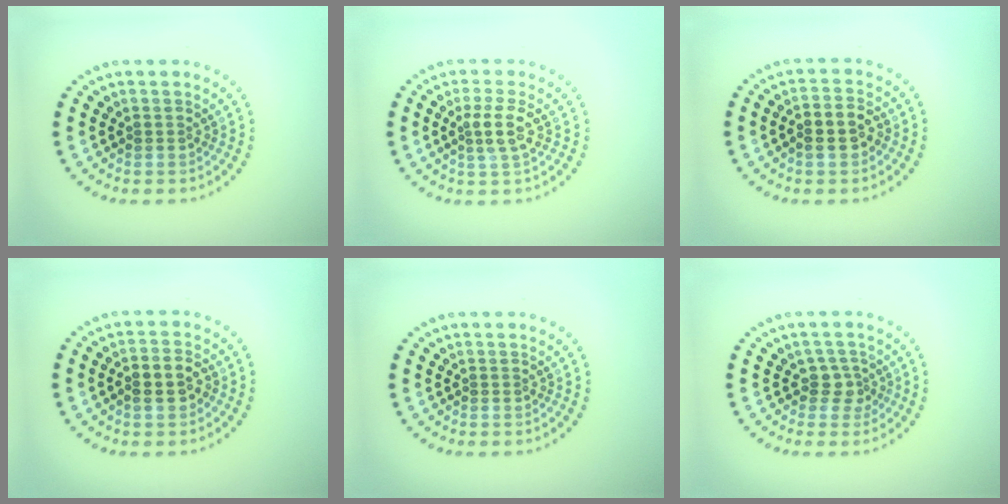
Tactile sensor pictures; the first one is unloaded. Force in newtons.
{"total": 2.5, "press": 2.1, "slide": 1.2}
{"total": 2.7, "press": 2.6, "slide": 0.7}
{"total": 2.7, "press": 2.6, "slide": 0.6}
{"total": 0.0}
{"total": 1.9, "press": 1.4, "slide": 1.3}